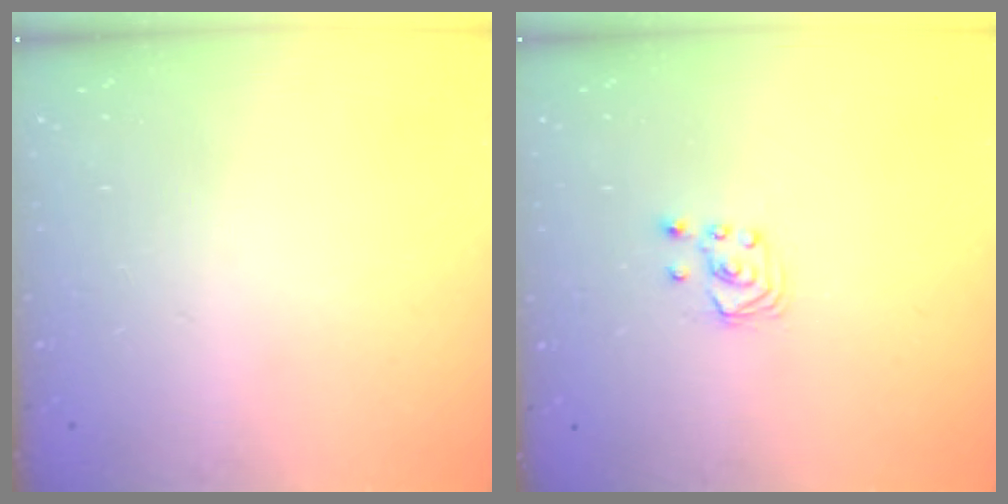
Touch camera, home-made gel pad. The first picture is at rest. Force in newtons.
{"total": 2.7, "press": 2.7, "slide": 0.3}